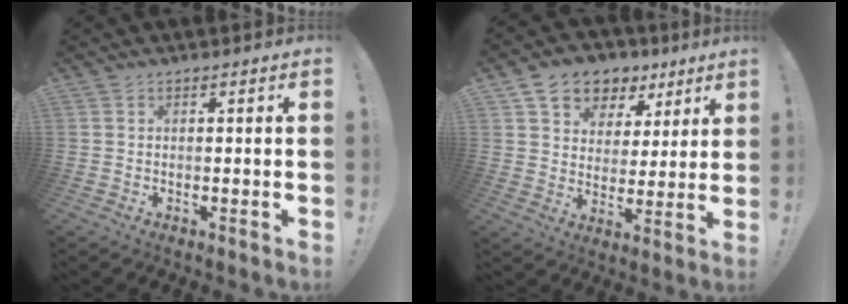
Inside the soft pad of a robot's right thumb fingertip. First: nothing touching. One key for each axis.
{"total": 10.1, "fx": 5.8, "fy": 7.7, "fz": 3.0, "tx": -0.053, "ty": -0.033, "tz": 0.115}